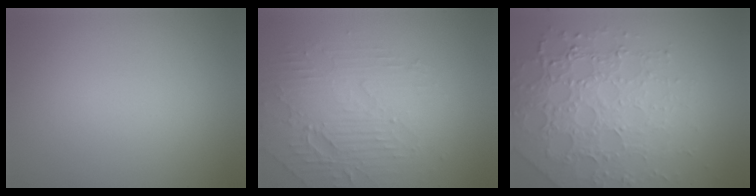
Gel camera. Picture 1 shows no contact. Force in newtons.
{"total": 4.4, "press": 3.9, "slide": 2.2}
{"total": 7.3, "press": 5.2, "slide": 5.2}